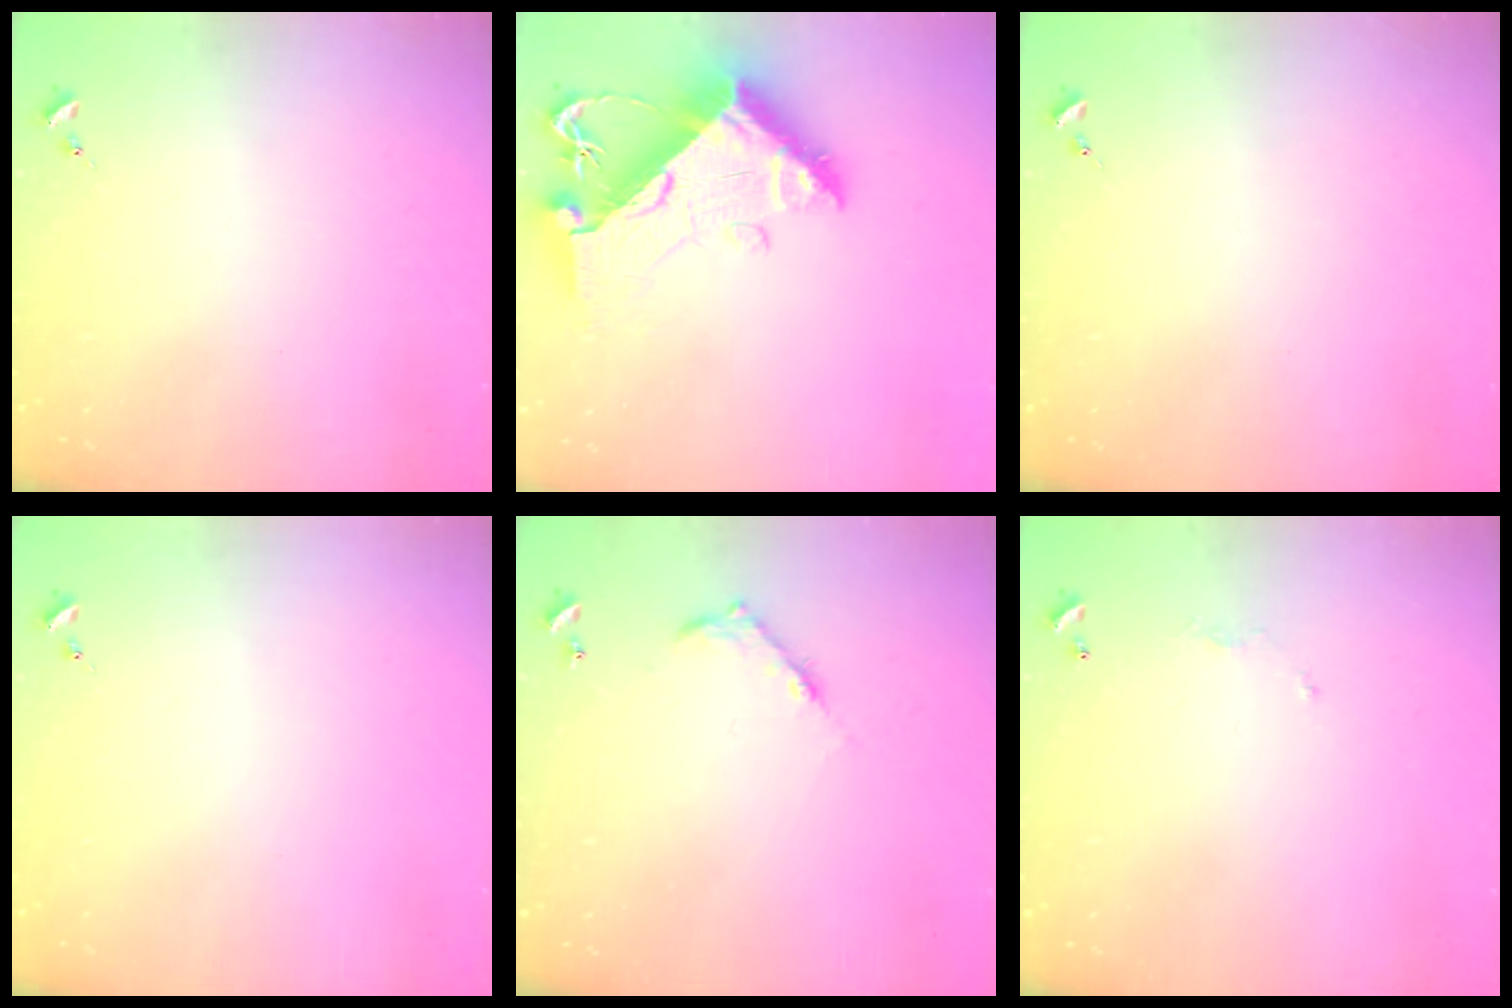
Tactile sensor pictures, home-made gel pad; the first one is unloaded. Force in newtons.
{"total": 13.2, "press": 13.1, "slide": 1.4}
{"total": 0.0}
{"total": 0.0}
{"total": 7.1, "press": 7.1, "slide": 0.5}
{"total": 3.6, "press": 3.6, "slide": 0.1}